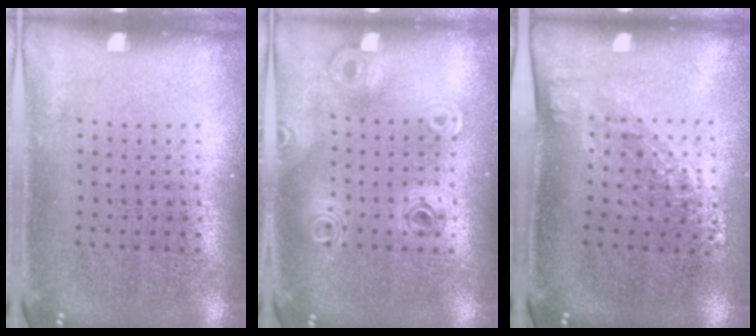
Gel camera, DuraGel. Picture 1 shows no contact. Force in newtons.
{"total": 0.9, "press": 0.9, "slide": 0.1}
{"total": 1.3, "press": 1.0, "slide": 0.9}